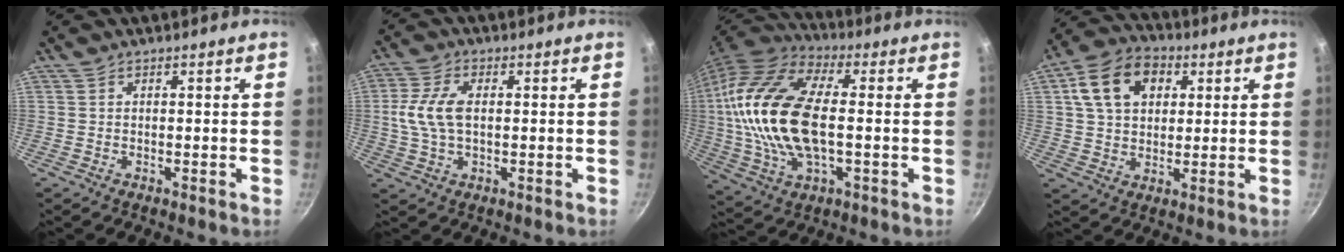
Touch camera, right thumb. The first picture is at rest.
{"total": 8.0, "force": [0.6, 4.6, 6.6], "torque": [-0.134, 0.012, 0.006]}
{"total": 21.9, "force": [0.4, 11.3, 18.8], "torque": [-0.374, 0.020, -0.002]}
{"total": 13.2, "force": [4.2, 9.5, 8.1], "torque": [-0.122, 0.010, 0.058]}